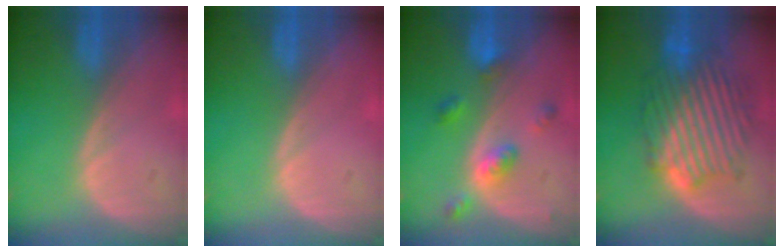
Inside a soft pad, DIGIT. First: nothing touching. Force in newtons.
{"total": 0.0}
{"total": 5.3, "press": 4.6, "slide": 2.5}
{"total": 10.0, "press": 10.0, "slide": 0.5}